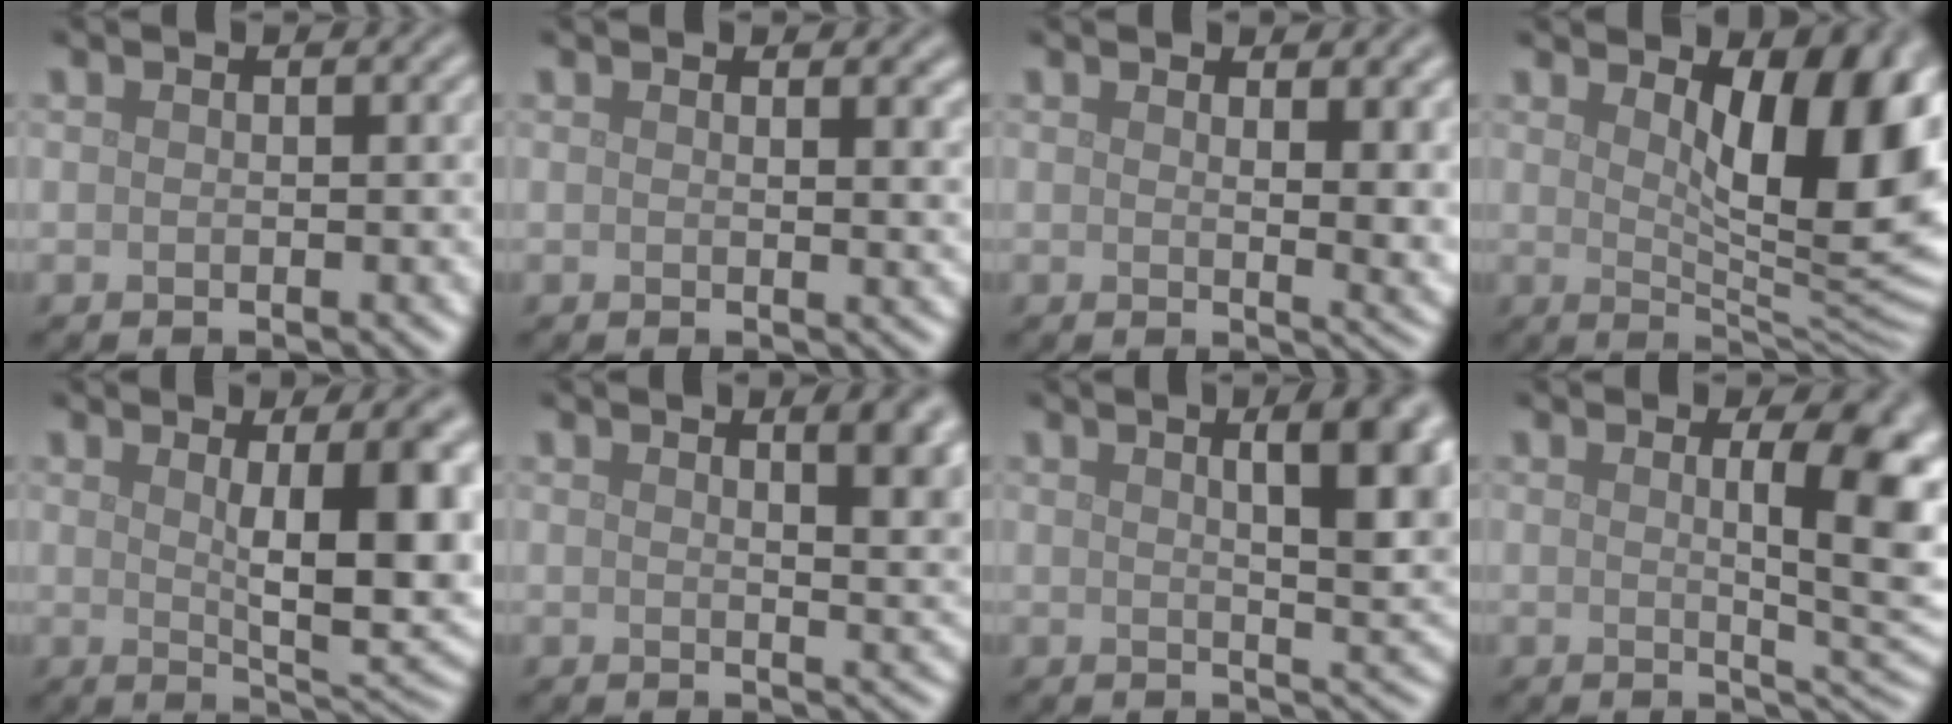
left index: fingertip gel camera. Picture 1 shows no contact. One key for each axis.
{"total": 2.0, "fx": 1.1, "fy": 0.8, "fz": 1.4, "tx": -0.006, "ty": 0.001, "tz": 0.016}
{"total": 4.3, "fx": 1.8, "fy": 1.6, "fz": 3.6, "tx": -0.035, "ty": -0.004, "tz": 0.031}
{"total": 10.4, "fx": 2.8, "fy": 3.6, "fz": 9.4, "tx": -0.123, "ty": -0.012, "tz": 0.048}
{"total": 9.0, "fx": 1.5, "fy": 2.6, "fz": 8.5, "tx": -0.117, "ty": -0.007, "tz": 0.030}
{"total": 5.6, "fx": 2.3, "fy": 2.2, "fz": 4.6, "tx": -0.031, "ty": 0.006, "tz": 0.026}
{"total": 8.2, "fx": 2.4, "fy": 2.6, "fz": 7.4, "tx": -0.069, "ty": 0.013, "tz": 0.029}
{"total": 7.6, "fx": 1.2, "fy": 1.9, "fz": 7.3, "tx": -0.091, "ty": 0.000, "tz": 0.018}